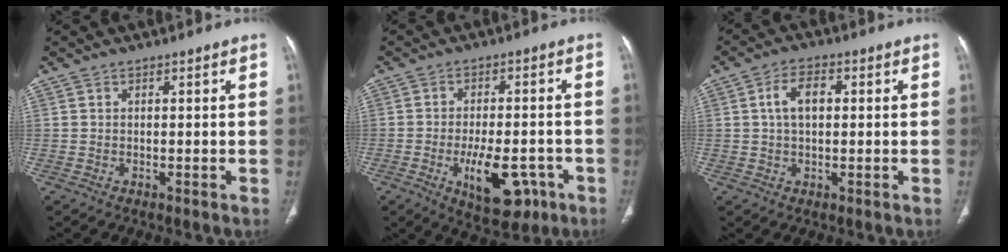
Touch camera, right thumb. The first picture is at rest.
{"total": 11.2, "force": [-4.6, 5.4, 8.7], "torque": [-0.113, 0.013, -0.058]}
{"total": 5.5, "force": [0.8, 3.2, 4.4], "torque": [-0.080, 0.013, 0.013]}